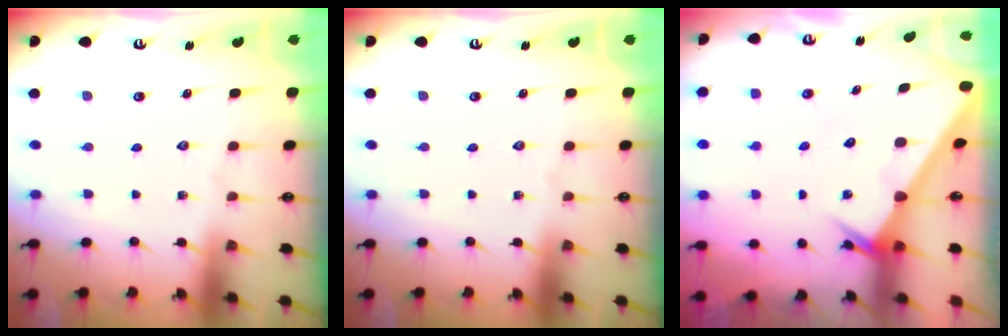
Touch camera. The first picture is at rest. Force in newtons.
{"total": 0.0}
{"total": 2.5, "press": 2.5, "slide": 0.3}